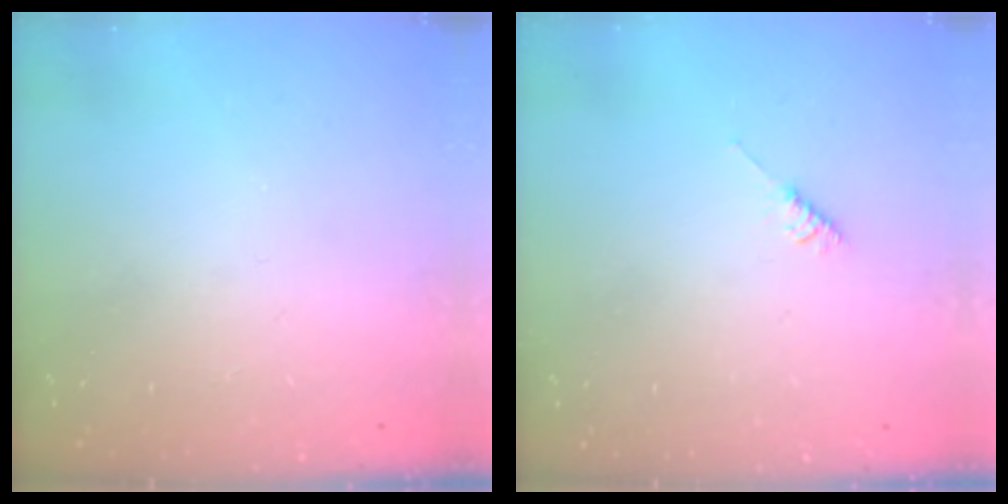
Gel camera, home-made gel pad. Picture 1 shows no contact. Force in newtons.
{"total": 3.5, "press": 3.5, "slide": 0.7}